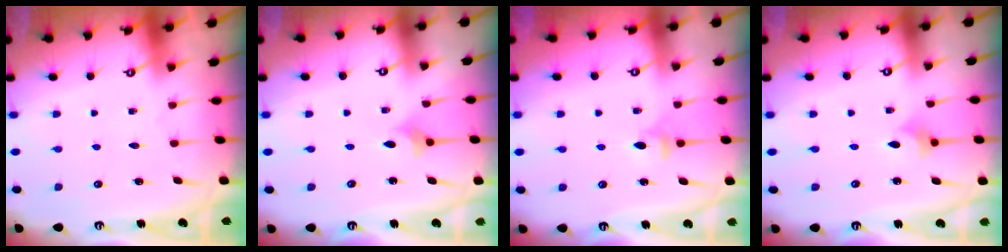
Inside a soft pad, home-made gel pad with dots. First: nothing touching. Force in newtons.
{"total": 3.0, "press": 2.9, "slide": 0.5}
{"total": 4.0, "press": 3.9, "slide": 0.8}
{"total": 3.8, "press": 3.7, "slide": 0.8}